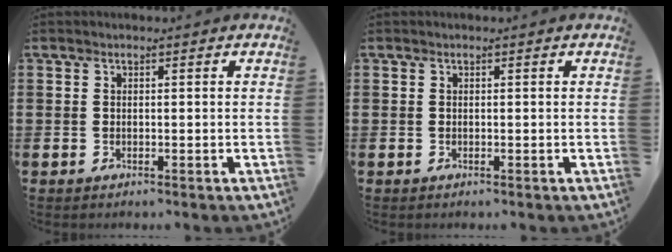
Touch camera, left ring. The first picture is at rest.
{"total": 0.0}